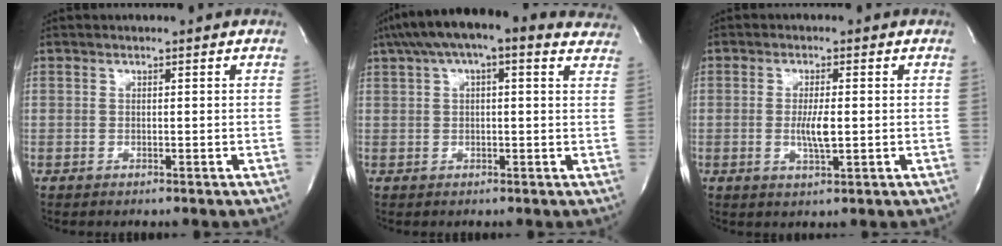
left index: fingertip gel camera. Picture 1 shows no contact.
{"total": 16.4, "force": [11.9, 4.8, 10.2], "torque": [-0.170, 0.067, 0.152]}
{"total": 3.9, "force": [-0.4, 0.7, 3.8], "torque": [-0.076, -0.006, -0.005]}